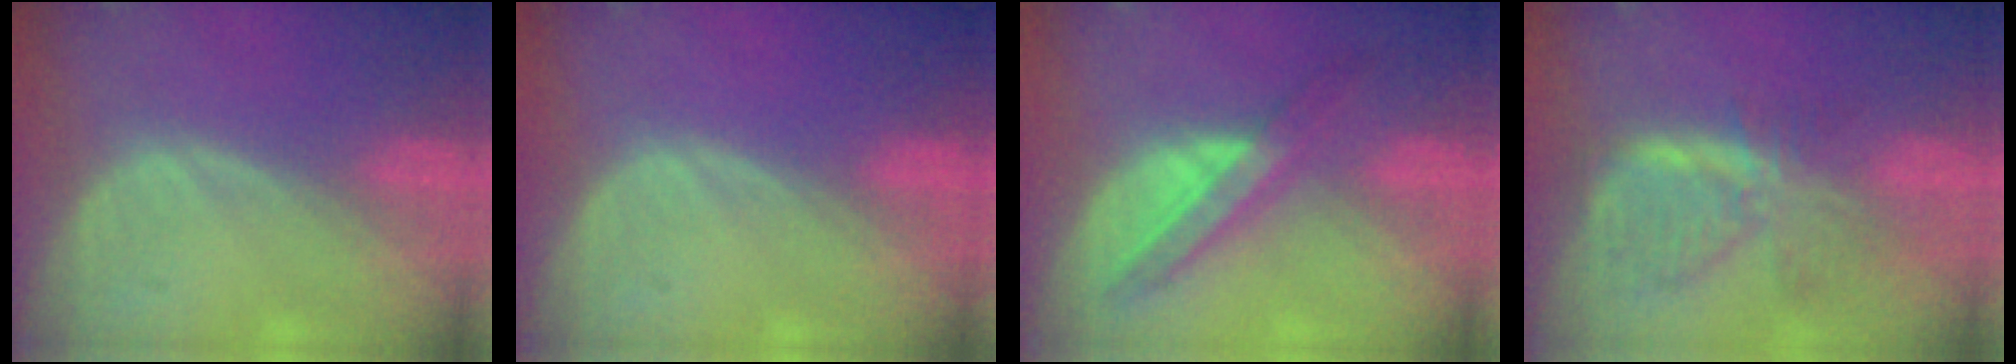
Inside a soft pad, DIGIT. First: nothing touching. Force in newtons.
{"total": 0.0}
{"total": 5.9, "press": 5.9, "slide": 0.4}
{"total": 7.7, "press": 6.9, "slide": 3.3}